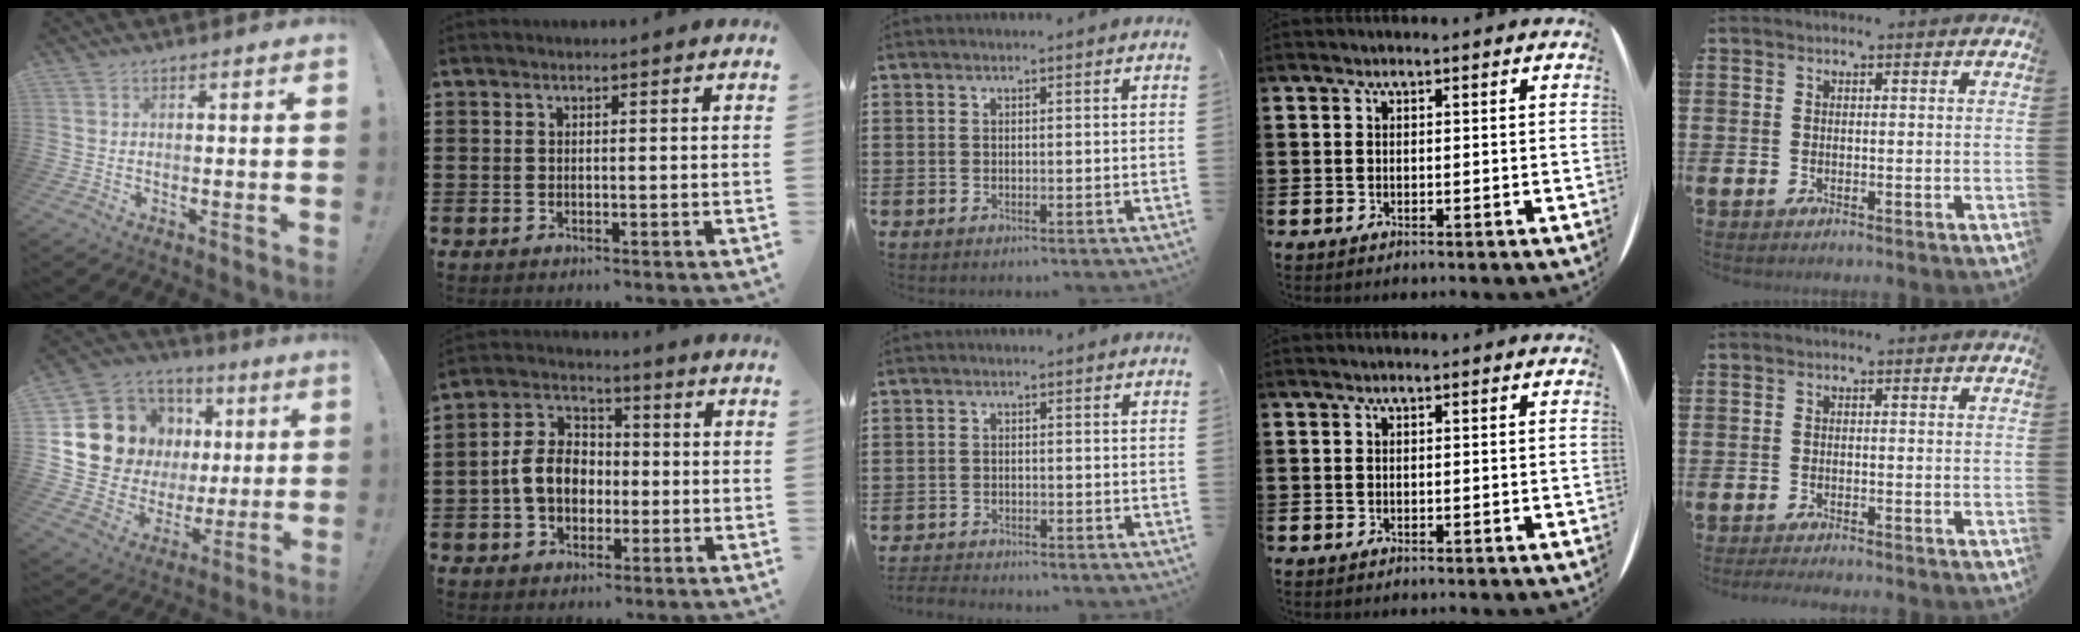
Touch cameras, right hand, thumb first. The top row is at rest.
{"thumb": {"total": 14.7, "force": [4.3, 12.9, 5.6], "torque": [-0.080, -0.030, 0.114]}, "index": {"total": 7.7, "force": [-1.2, 5.8, 5.0], "torque": [-0.120, 0.011, -0.026]}, "middle": {"total": 2.2, "force": [-2.2, 0.0, 0.0], "torque": [-0.007, -0.004, -0.047]}, "little": {"total": 0.9, "force": [-0.9, -0.1, 0.3], "torque": [-0.005, -0.002, -0.018]}}